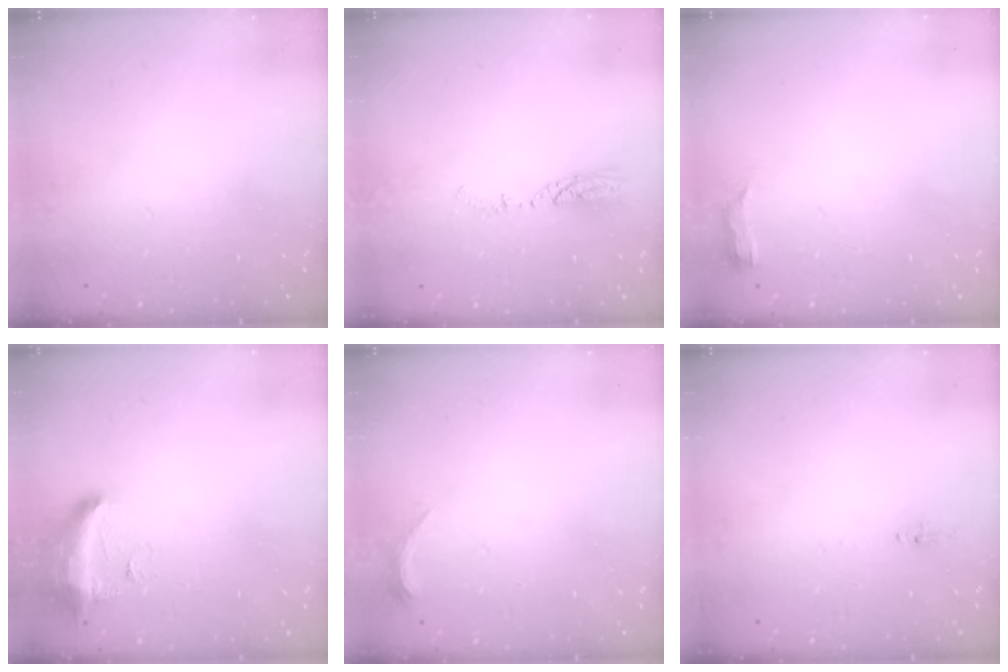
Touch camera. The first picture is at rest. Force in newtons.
{"total": 4.8, "press": 4.7, "slide": 1.0}
{"total": 5.1, "press": 4.8, "slide": 1.7}
{"total": 12.6, "press": 10.6, "slide": 6.9}
{"total": 4.8, "press": 4.7, "slide": 0.9}
{"total": 4.6, "press": 4.4, "slide": 1.6}